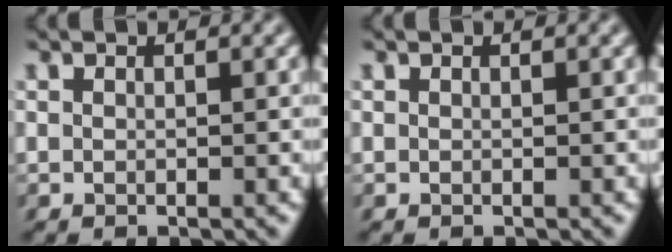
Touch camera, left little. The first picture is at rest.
{"total": 0.0}